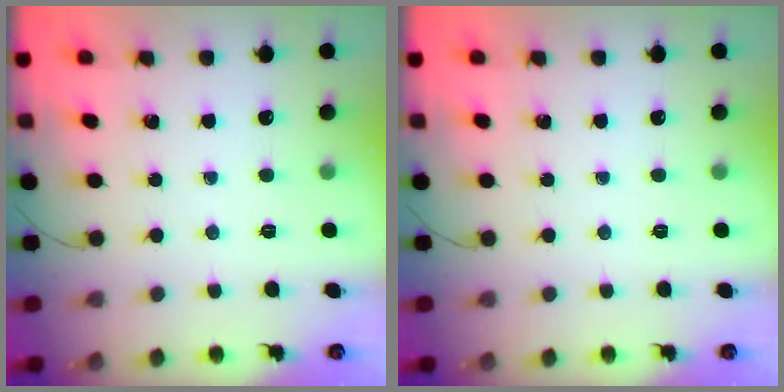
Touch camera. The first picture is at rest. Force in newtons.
{"total": 0.0}